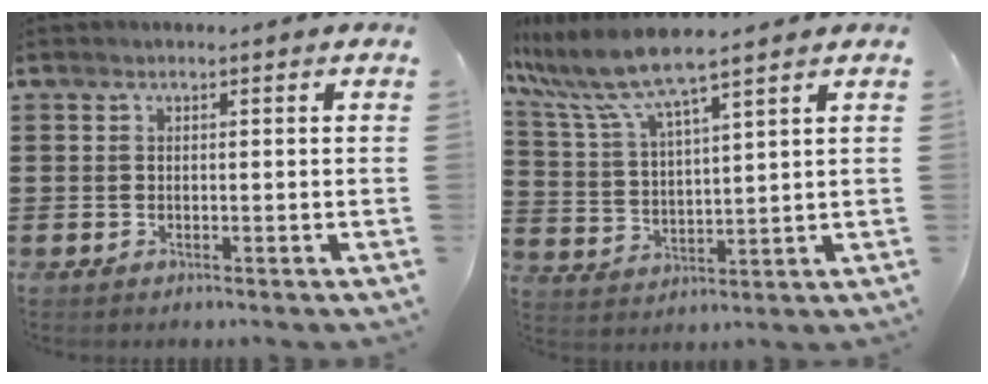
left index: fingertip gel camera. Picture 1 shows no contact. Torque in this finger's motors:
{"motor_torque": [0.69, -0.74, 0.95, 0.21]}